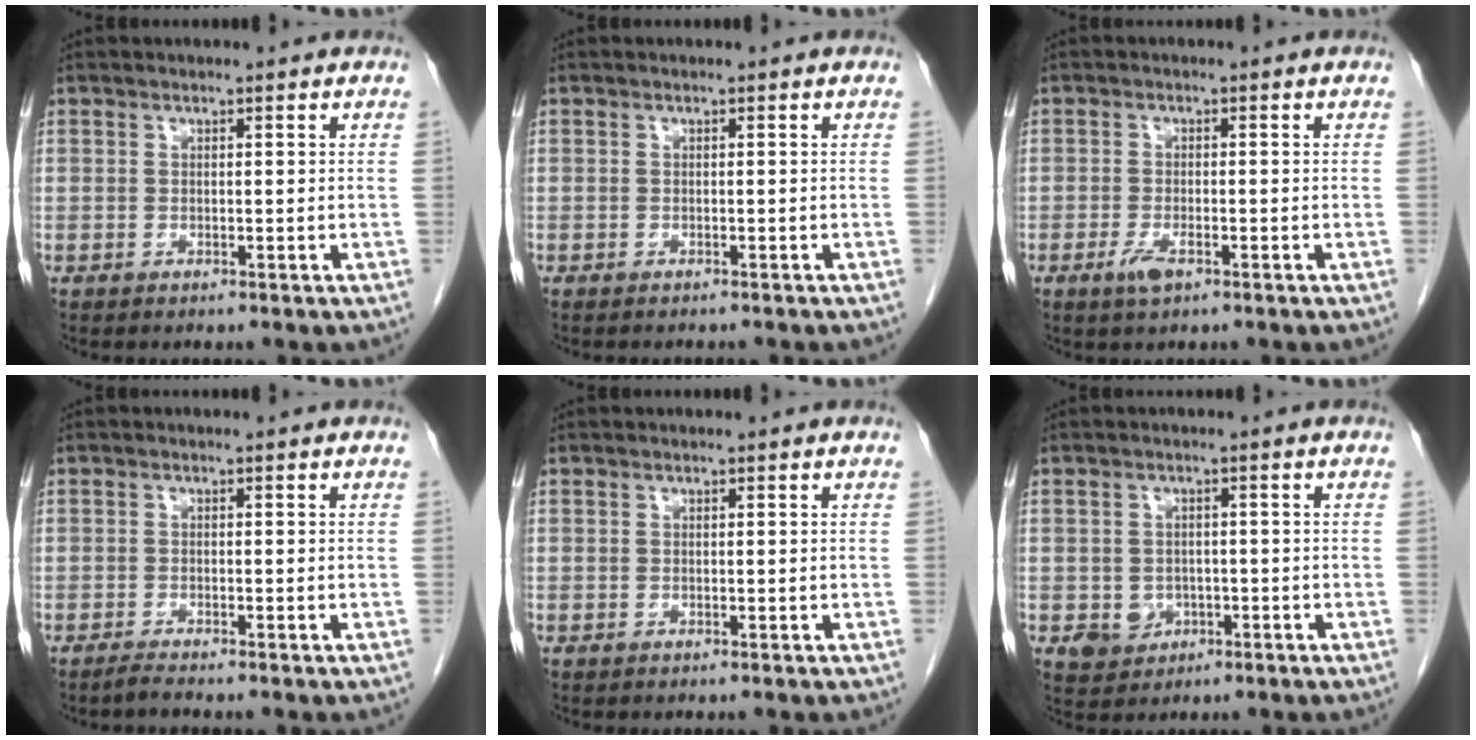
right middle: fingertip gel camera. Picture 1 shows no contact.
{"total": 2.3, "force": [-2.1, 0.5, 0.8], "torque": [-0.014, -0.004, -0.022]}
{"total": 2.6, "force": [-1.5, 0.8, 2.1], "torque": [-0.045, -0.002, -0.026]}
{"total": 1.3, "force": [-1.1, -0.3, 0.5], "torque": [-0.019, -0.006, -0.023]}
{"total": 0.0}
{"total": 4.1, "force": [-1.3, 3.7, 1.2], "torque": [-0.014, 0.004, -0.009]}